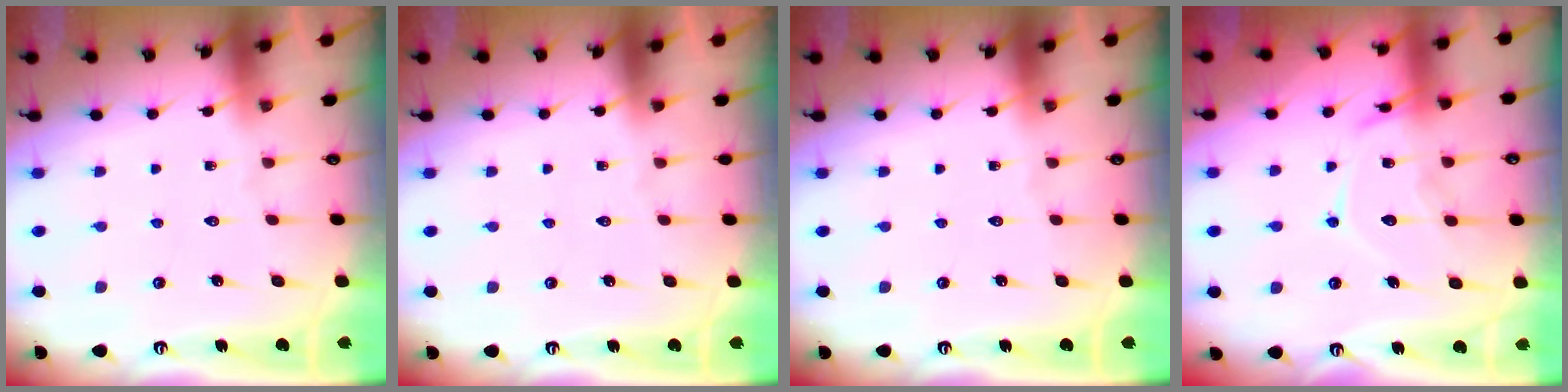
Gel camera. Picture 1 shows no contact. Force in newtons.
{"total": 0.0}
{"total": 0.0}
{"total": 13.2, "press": 13.2, "slide": 0.9}